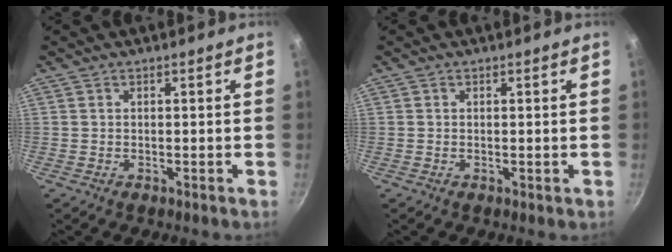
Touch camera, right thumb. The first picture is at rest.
{"total": 0.0}